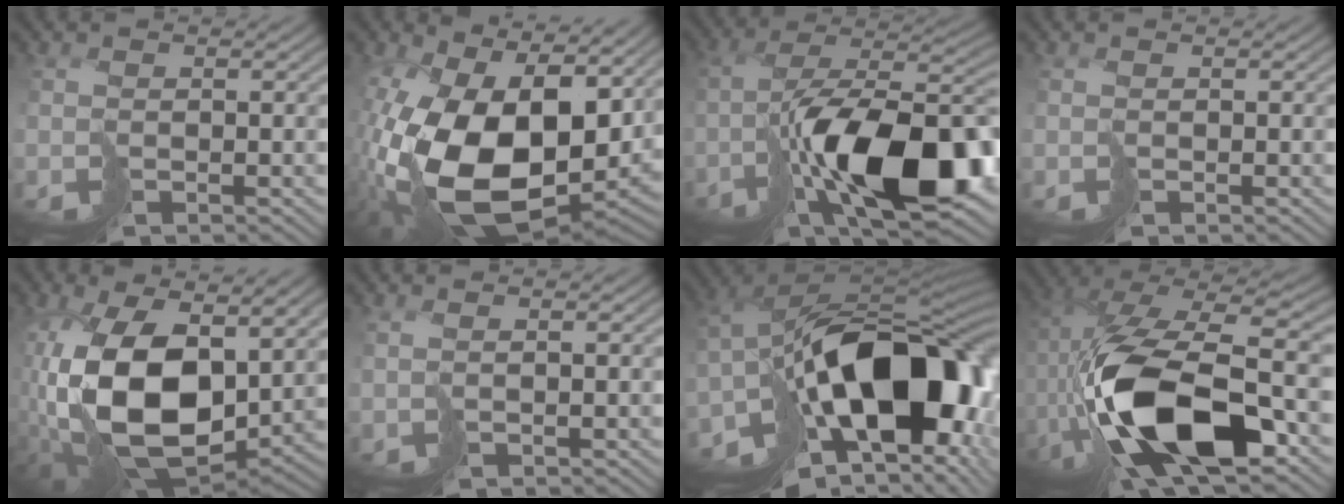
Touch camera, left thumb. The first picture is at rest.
{"total": 19.5, "force": [0.1, 11.1, 16.0], "torque": [-0.330, -0.065, 0.037]}
{"total": 17.4, "force": [-5.5, 7.1, 14.9], "torque": [-0.254, -0.007, -0.083]}
{"total": 0.0}
{"total": 16.8, "force": [2.6, 10.2, 13.1], "torque": [-0.282, -0.038, 0.059]}
{"total": 1.7, "force": [0.7, 0.5, 1.5], "torque": [-0.042, -0.002, 0.018]}
{"total": 19.2, "force": [-4.8, 10.1, 15.6], "torque": [-0.272, -0.026, -0.053]}
{"total": 17.7, "force": [-4.3, 7.9, 15.2], "torque": [-0.317, 0.006, -0.073]}